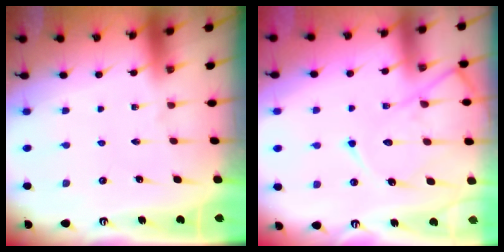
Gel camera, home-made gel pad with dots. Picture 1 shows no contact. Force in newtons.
{"total": 13.4, "press": 13.4, "slide": 1.4}